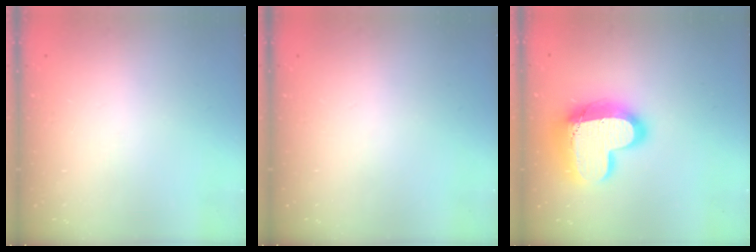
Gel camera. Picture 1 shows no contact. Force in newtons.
{"total": 0.0}
{"total": 23.1, "press": 23.0, "slide": 1.7}